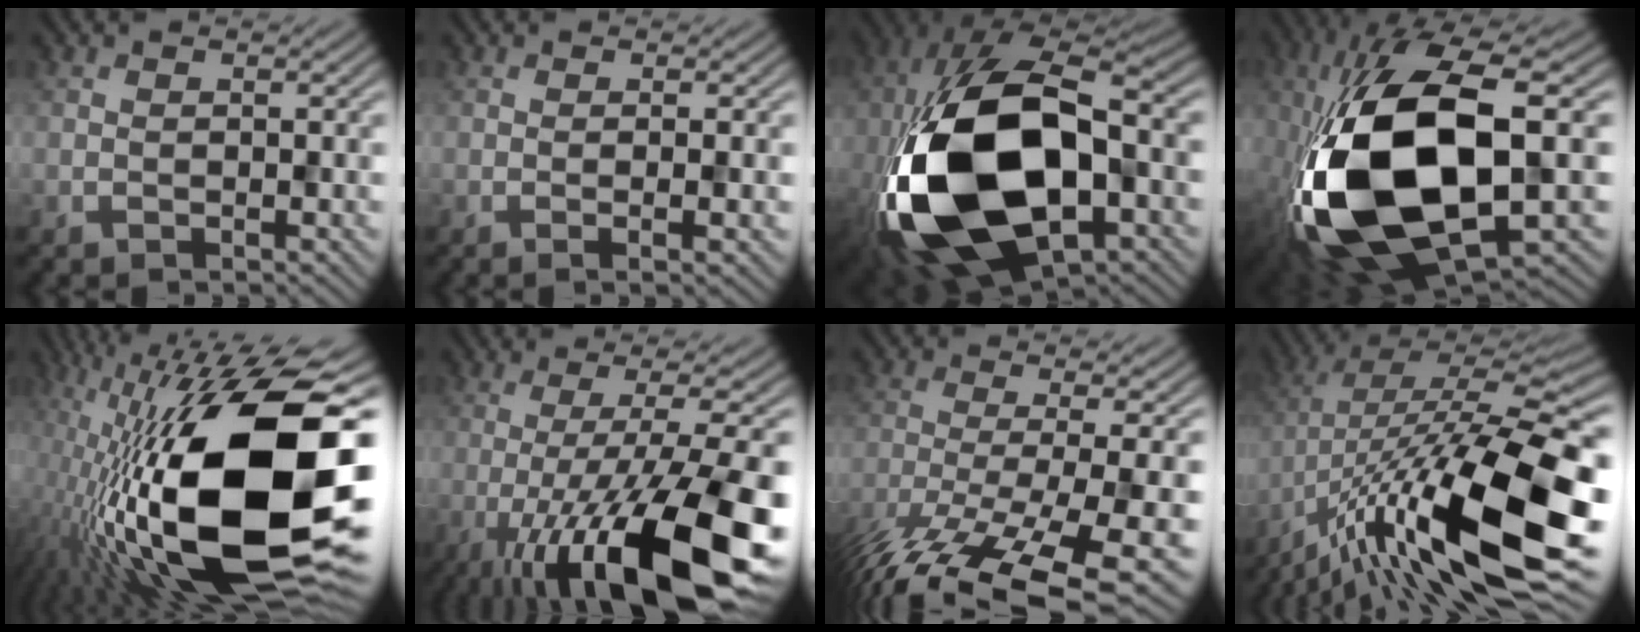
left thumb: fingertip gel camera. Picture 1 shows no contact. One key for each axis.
{"total": 1.7, "fx": 0.0, "fy": 0.2, "fz": 1.7, "tx": -0.029, "ty": 0.001, "tz": -0.006}
{"total": 22.2, "fx": -3.8, "fy": 13.1, "fz": 17.5, "tx": -0.415, "ty": -0.060, "tz": -0.038}
{"total": 19.6, "fx": -2.2, "fy": 10.0, "fz": 16.6, "tx": -0.382, "ty": -0.035, "tz": -0.026}
{"total": 22.5, "fx": -3.3, "fy": 8.8, "fz": 20.4, "tx": -0.399, "ty": 0.004, "tz": -0.066}
{"total": 18.2, "fx": -7.3, "fy": 4.2, "fz": 16.2, "tx": -0.232, "ty": 0.005, "tz": -0.127}
{"total": 14.8, "fx": -10.0, "fy": 3.3, "fz": 10.5, "tx": -0.197, "ty": -0.033, "tz": -0.152}
{"total": 18.9, "fx": -7.4, "fy": 5.6, "fz": 16.5, "tx": -0.291, "ty": 0.001, "tz": -0.132}